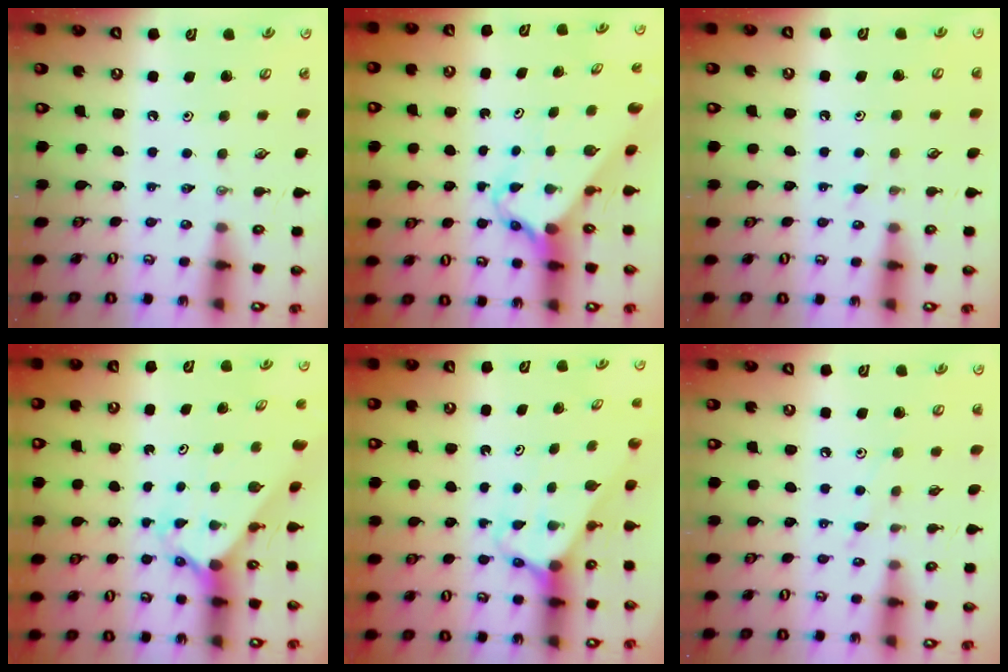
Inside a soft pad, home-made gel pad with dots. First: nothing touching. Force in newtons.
{"total": 2.9, "press": 2.9, "slide": 0.2}
{"total": 5.3, "press": 5.2, "slide": 0.6}
{"total": 2.4, "press": 2.3, "slide": 0.3}
{"total": 2.9, "press": 2.9, "slide": 0.2}
{"total": 5.3, "press": 5.2, "slide": 0.6}